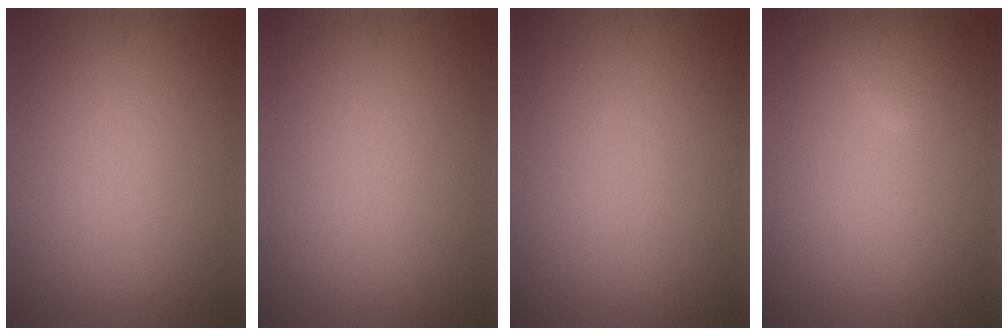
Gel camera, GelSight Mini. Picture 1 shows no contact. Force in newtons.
{"total": 0.0}
{"total": 0.0}
{"total": 1.5, "press": 1.5, "slide": 0.0}